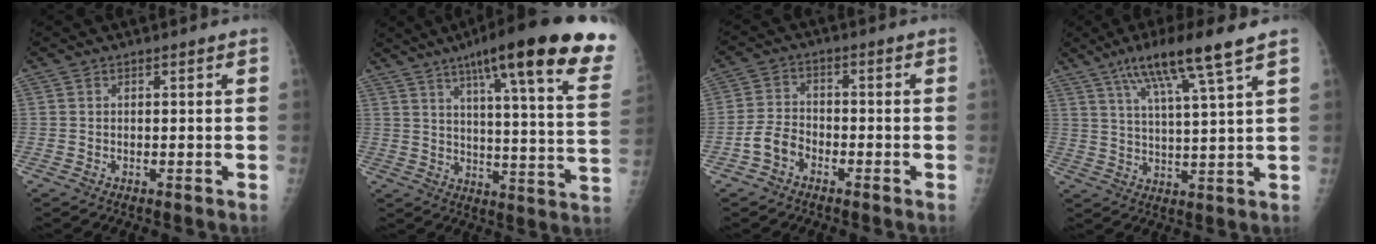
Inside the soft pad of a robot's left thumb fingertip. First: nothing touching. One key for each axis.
{"total": 27.2, "fx": 16.9, "fy": 4.1, "fz": 20.9, "tx": -0.275, "ty": -0.044, "tz": 0.224}
{"total": 4.9, "fx": -2.6, "fy": 3.3, "fz": 2.5, "tx": -0.043, "ty": 0.023, "tz": -0.054}
{"total": 12.4, "fx": 7.5, "fy": 0.4, "fz": 9.9, "tx": -0.178, "ty": -0.021, "tz": 0.131}